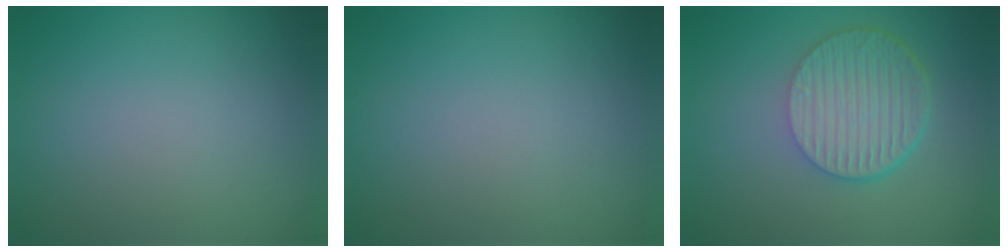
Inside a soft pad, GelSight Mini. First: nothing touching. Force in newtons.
{"total": 0.0}
{"total": 6.5, "press": 4.3, "slide": 4.8}